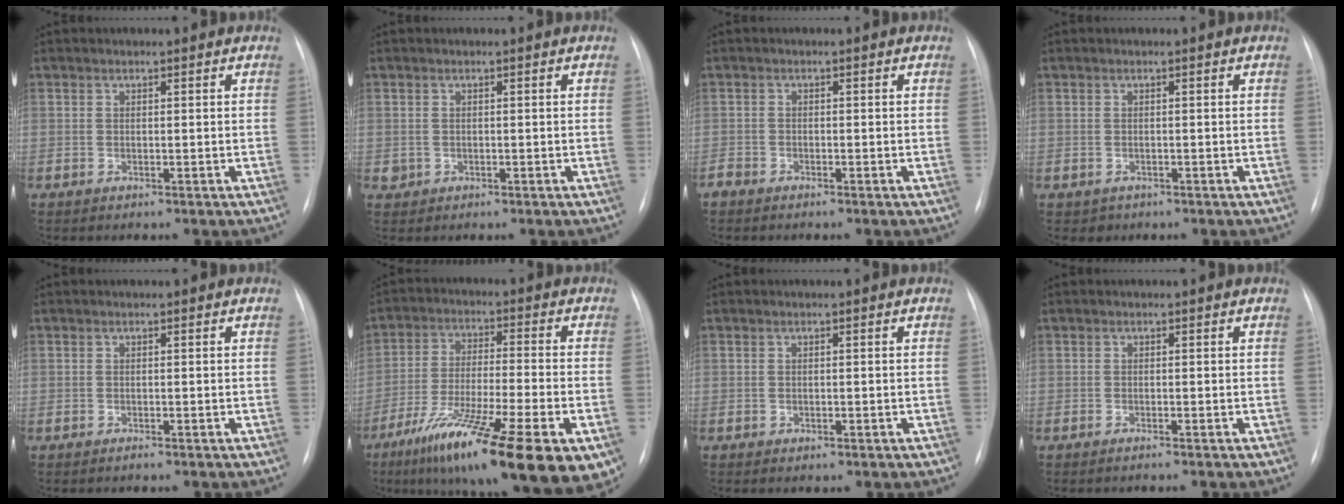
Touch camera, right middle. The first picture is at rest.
{"total": 1.0, "force": [-0.2, 0.9, 0.1], "torque": [0.001, 0.003, -0.001]}
{"total": 1.3, "force": [-1.2, 0.4, 0.2], "torque": [-0.008, -0.001, -0.023]}
{"total": 1.1, "force": [-0.6, 0.9, 0.0], "torque": [-0.003, 0.003, -0.006]}
{"total": 0.0}
{"total": 23.1, "force": [-12.4, 3.6, 19.1], "torque": [-0.263, -0.047, -0.202]}
{"total": 0.8, "force": [-0.3, 0.6, 0.5], "torque": [-0.008, -0.001, -0.001]}
{"total": 0.7, "force": [-0.5, -0.2, 0.4], "torque": [-0.006, 0.000, -0.009]}